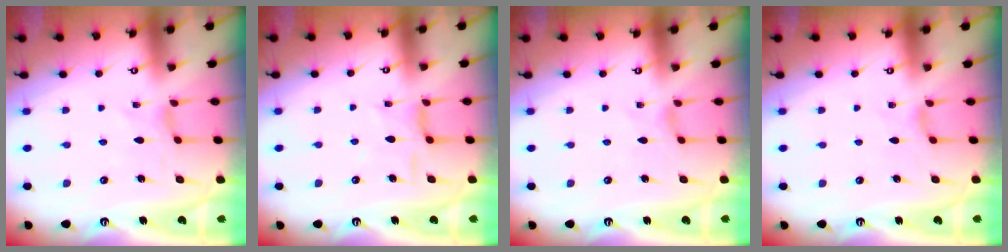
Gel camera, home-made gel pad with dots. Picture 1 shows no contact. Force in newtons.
{"total": 7.8, "press": 7.8, "slide": 0.5}
{"total": 0.0}
{"total": 1.2, "press": 1.2, "slide": 0.3}